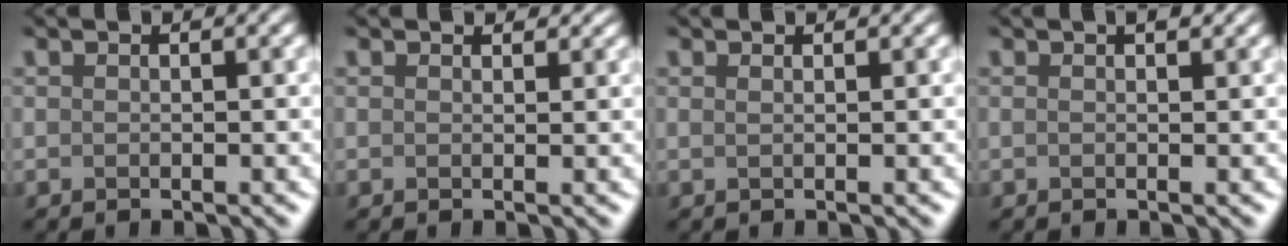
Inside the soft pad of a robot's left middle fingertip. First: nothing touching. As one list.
[{"total": 0.7, "force": [0.6, 0.2, 0.1], "torque": [0.001, 0.011, -0.001]}, {"total": 0.6, "force": [0.3, 0.2, 0.4], "torque": [-0.002, 0.003, -0.005]}, {"total": 1.5, "force": [0.7, 0.6, 1.1], "torque": [-0.001, 0.014, -0.004]}]